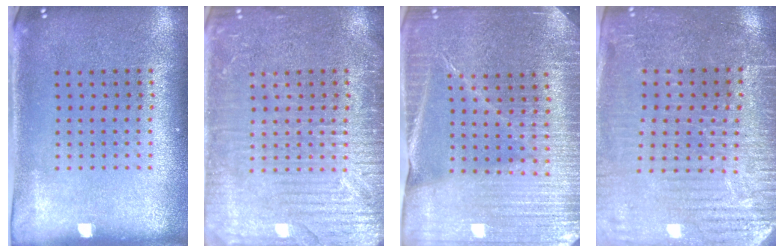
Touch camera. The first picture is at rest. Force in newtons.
{"total": 5.5, "press": 5.4, "slide": 0.7}
{"total": 4.4, "press": 4.1, "slide": 1.7}
{"total": 3.5, "press": 3.3, "slide": 0.9}